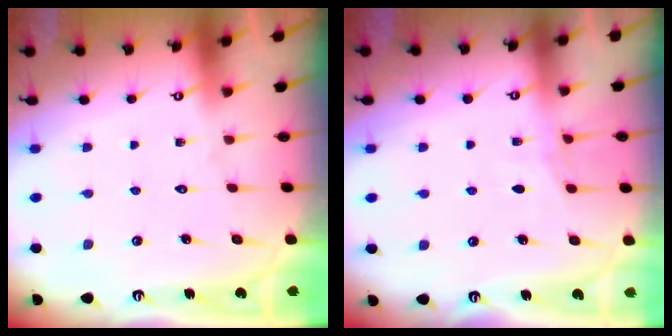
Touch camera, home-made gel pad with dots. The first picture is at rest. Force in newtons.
{"total": 4.6, "press": 4.5, "slide": 0.6}